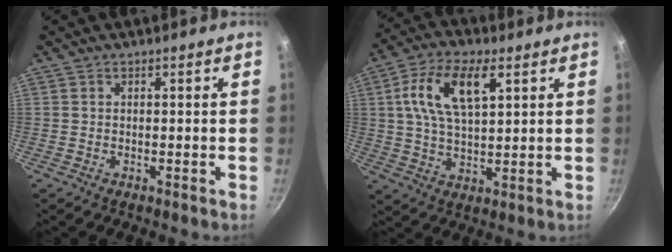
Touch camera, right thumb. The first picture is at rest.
{"total": 12.7, "force": [4.3, 6.1, 10.3], "torque": [-0.183, 0.002, 0.075]}